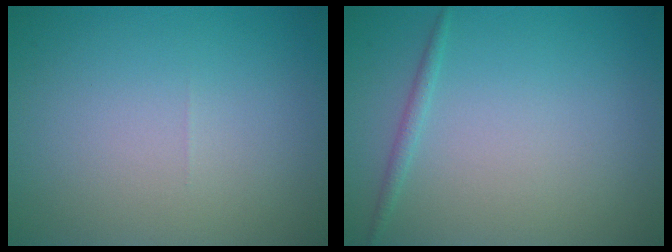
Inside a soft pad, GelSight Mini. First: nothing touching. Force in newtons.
{"total": 0.9, "press": 0.9, "slide": 0.1}